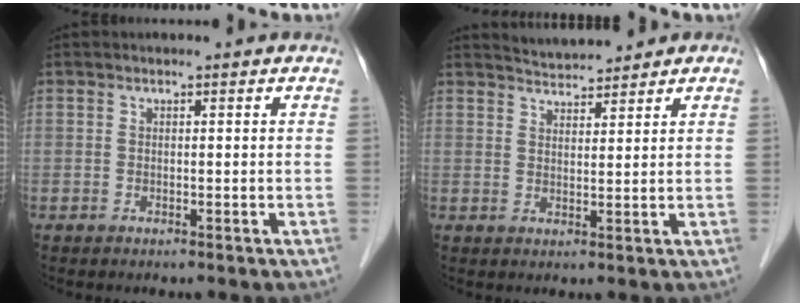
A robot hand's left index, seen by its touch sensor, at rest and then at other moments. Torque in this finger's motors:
{"motor_torque": [-0.09, -0.47, -0.26, 0.01]}